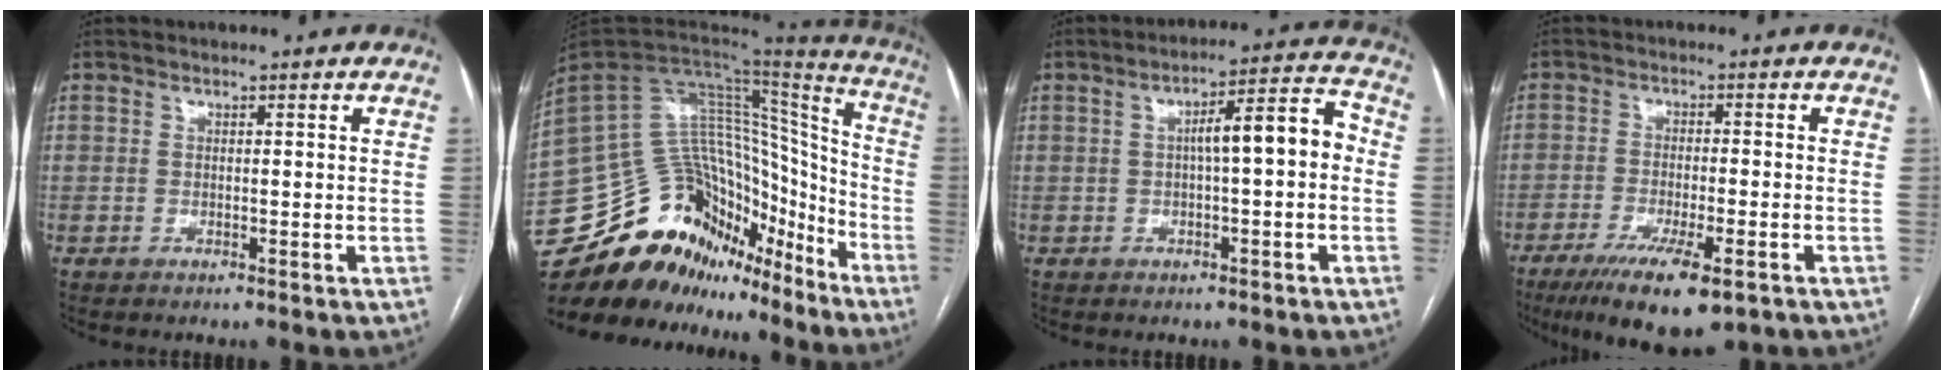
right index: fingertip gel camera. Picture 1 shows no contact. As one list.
[{"total": 29.5, "force": [-22.6, 14.7, 11.9], "torque": [-0.234, 0.041, -0.339]}, {"total": 7.8, "force": [-0.1, 1.3, 7.7], "torque": [-0.113, 0.031, -0.001]}, {"total": 11.6, "force": [-7.2, 2.2, 8.8], "torque": [-0.146, -0.028, -0.110]}]